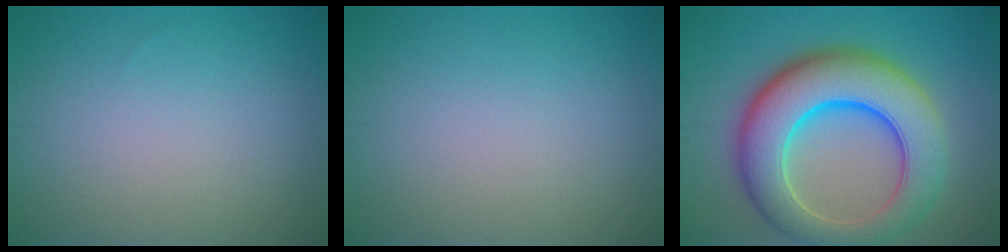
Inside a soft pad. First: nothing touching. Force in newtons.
{"total": 0.0}
{"total": 11.4, "press": 11.4, "slide": 0.6}